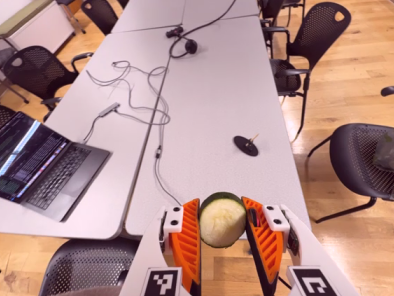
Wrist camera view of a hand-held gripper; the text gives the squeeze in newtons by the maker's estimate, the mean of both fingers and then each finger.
{"total": 13.0, "left": 13.4, "right": 12.6}